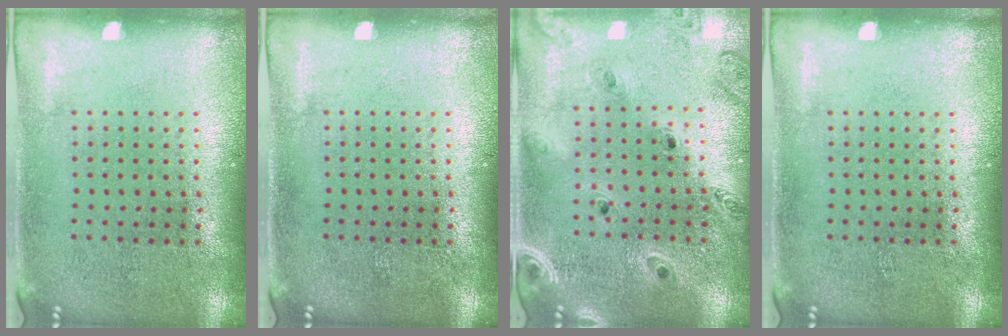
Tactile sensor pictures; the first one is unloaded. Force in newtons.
{"total": 0.0}
{"total": 1.3, "press": 1.3, "slide": 0.2}
{"total": 0.0}